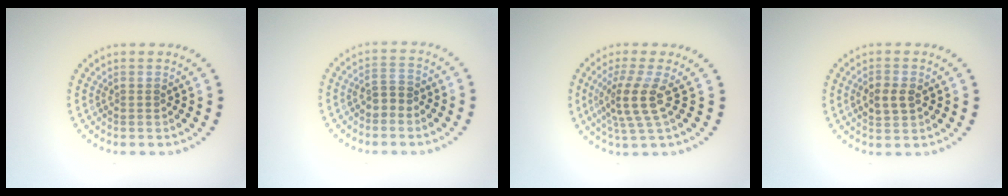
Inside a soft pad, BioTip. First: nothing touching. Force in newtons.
{"total": 1.9, "press": 1.8, "slide": 0.6}
{"total": 3.6, "press": 2.7, "slide": 2.5}
{"total": 2.4, "press": 2.4, "slide": 0.0}